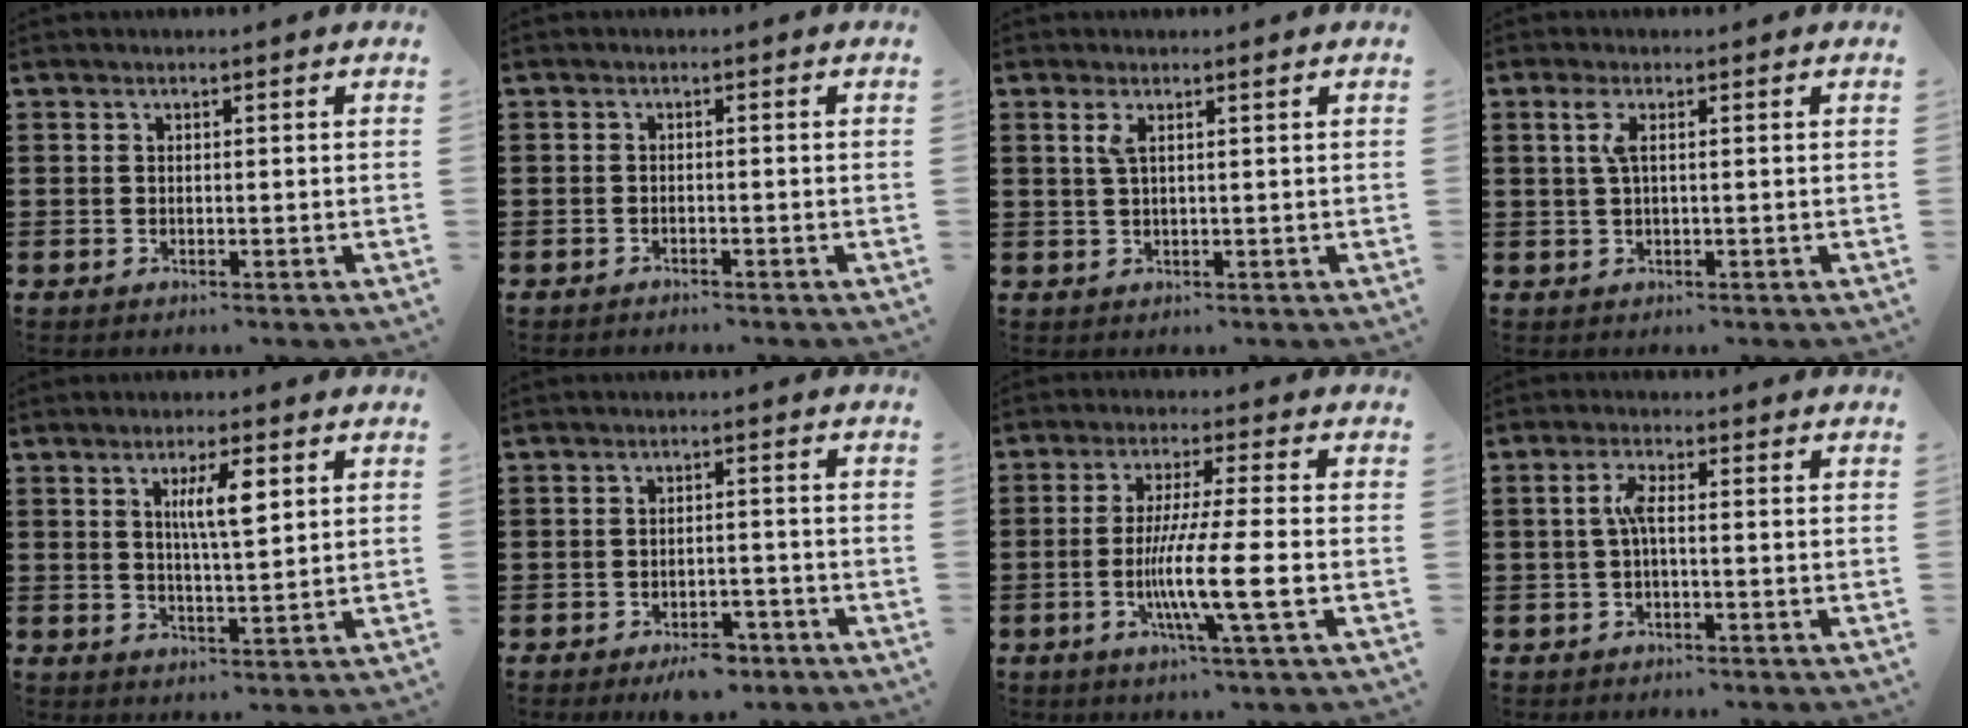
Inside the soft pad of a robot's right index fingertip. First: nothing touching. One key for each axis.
{"total": 0.9, "fx": -0.9, "fy": 0.0, "fz": 0.1, "tx": -0.005, "ty": 0.000, "tz": -0.018}
{"total": 2.1, "fx": 0.9, "fy": 0.4, "fz": 1.9, "tx": -0.040, "ty": 0.002, "tz": 0.014}
{"total": 2.6, "fx": 0.6, "fy": 0.5, "fz": 2.5, "tx": -0.051, "ty": 0.004, "tz": 0.008}
{"total": 5.6, "fx": 2.0, "fy": 1.3, "fz": 5.1, "tx": -0.097, "ty": 0.006, "tz": 0.029}
{"total": 3.4, "fx": -2.8, "fy": 1.1, "fz": 1.5, "tx": -0.025, "ty": 0.009, "tz": -0.054}
{"total": 10.5, "fx": -2.5, "fy": 0.0, "fz": 10.2, "tx": -0.191, "ty": -0.019, "tz": -0.049}
{"total": 3.1, "fx": -0.3, "fy": 0.7, "fz": 3.0, "tx": -0.064, "ty": 0.001, "tz": -0.011}